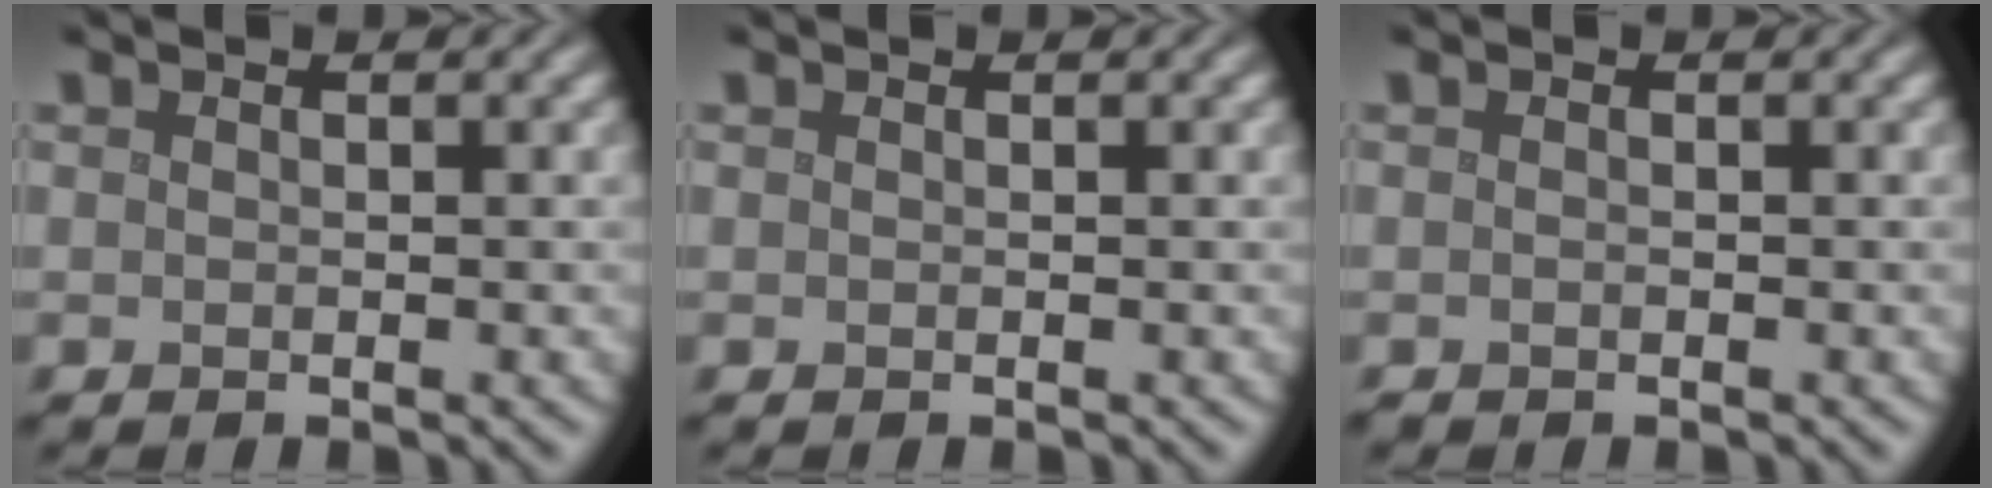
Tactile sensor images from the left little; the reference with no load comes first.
{"total": 0.0}
{"total": 0.0}